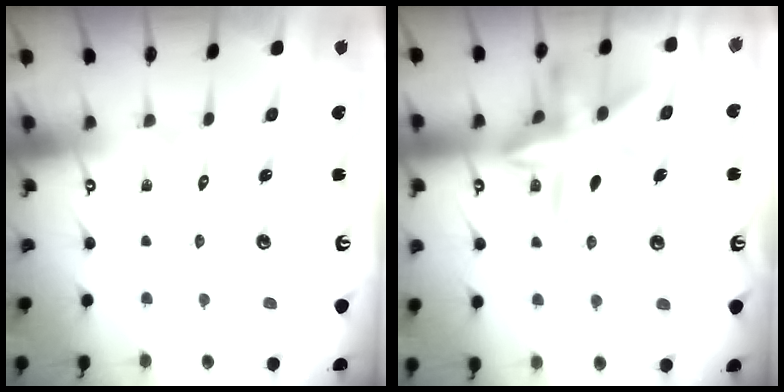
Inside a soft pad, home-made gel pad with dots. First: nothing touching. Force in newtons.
{"total": 15.6, "press": 15.6, "slide": 1.3}